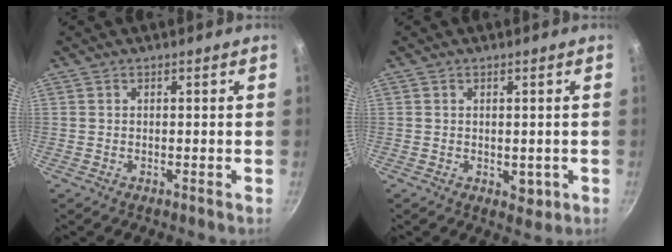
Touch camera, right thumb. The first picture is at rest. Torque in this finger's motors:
{"motor_torque": [0.26, 0.06, 0.32, -0.14, -0.03]}